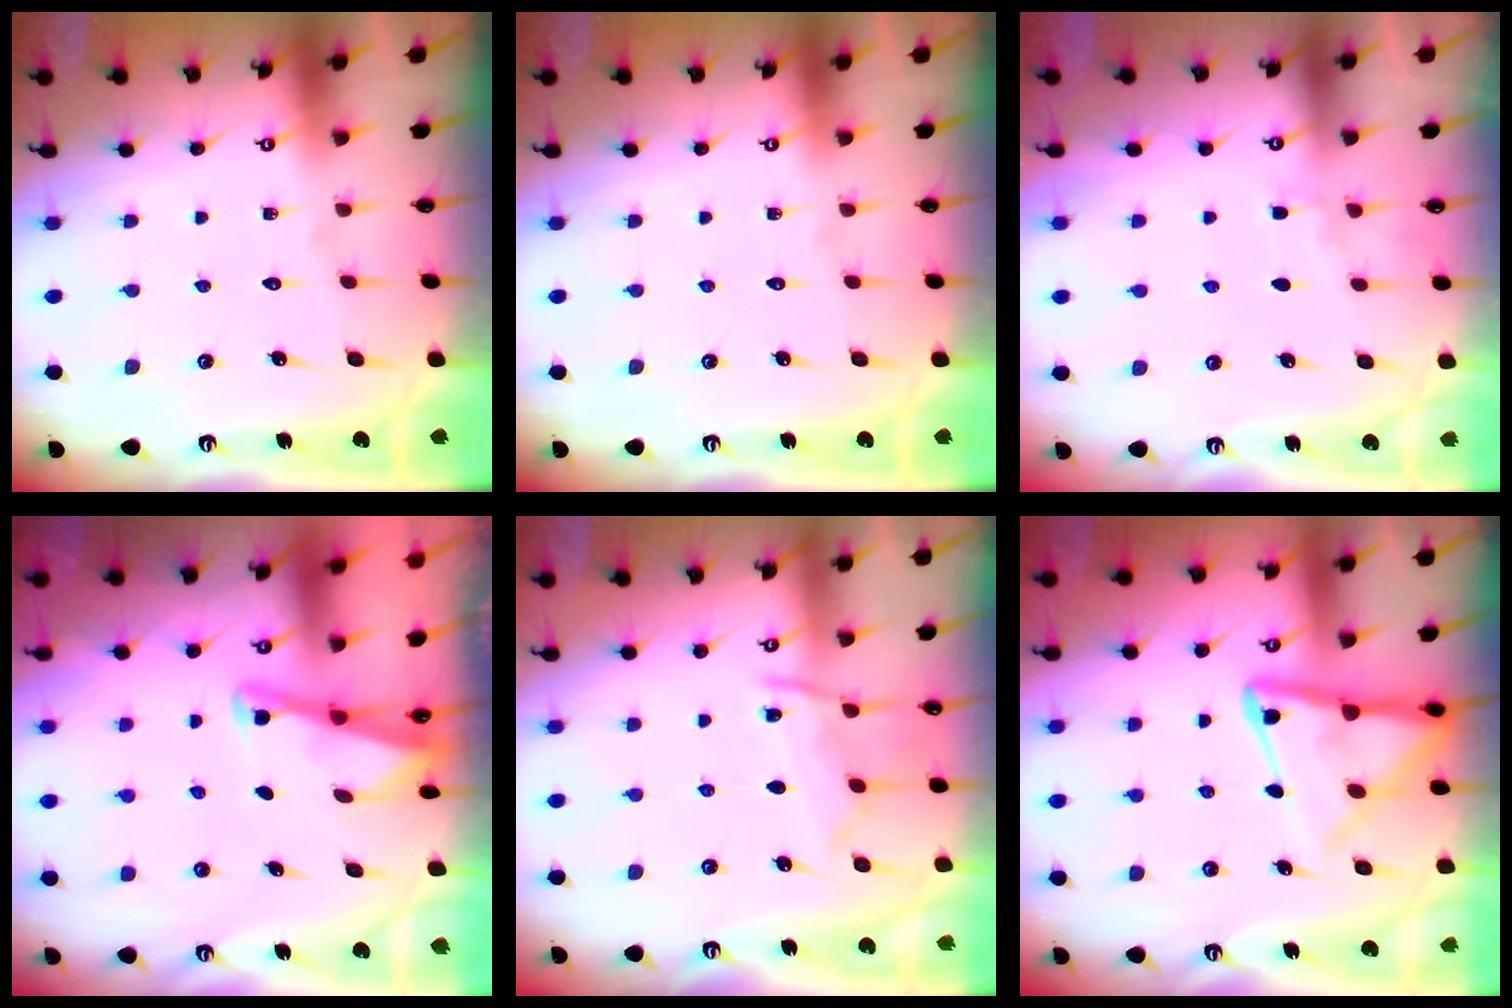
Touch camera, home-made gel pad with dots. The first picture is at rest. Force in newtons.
{"total": 0.0}
{"total": 4.4, "press": 4.3, "slide": 0.5}
{"total": 3.0, "press": 3.0, "slide": 0.3}
{"total": 9.7, "press": 9.6, "slide": 1.0}
{"total": 11.0, "press": 10.9, "slide": 1.2}